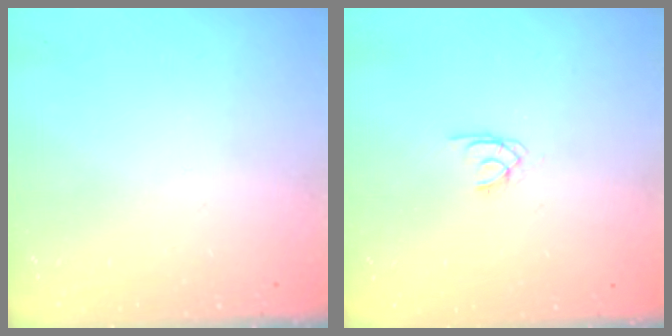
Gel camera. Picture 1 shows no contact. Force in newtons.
{"total": 1.5, "press": 1.4, "slide": 0.2}